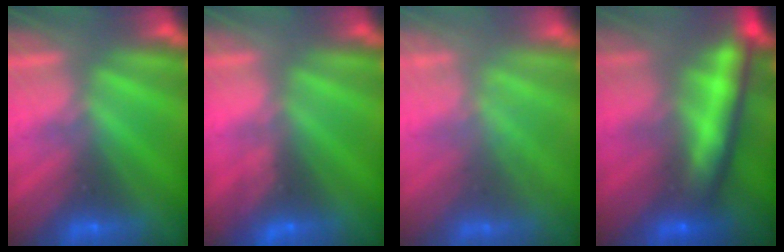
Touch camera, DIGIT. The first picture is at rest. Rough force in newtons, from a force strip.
{"total": 3.4}
{"total": 2.0}
{"total": 7.0}